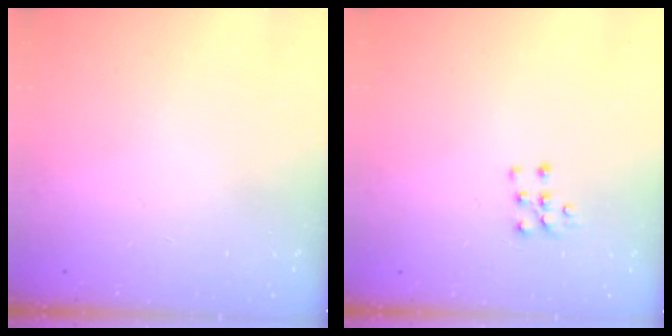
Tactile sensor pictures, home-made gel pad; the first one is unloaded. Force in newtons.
{"total": 5.6, "press": 5.6, "slide": 0.5}